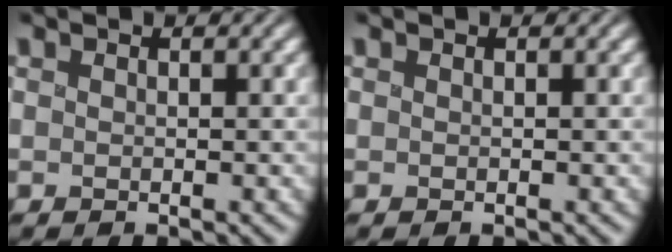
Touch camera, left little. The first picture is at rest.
{"total": 0.0}